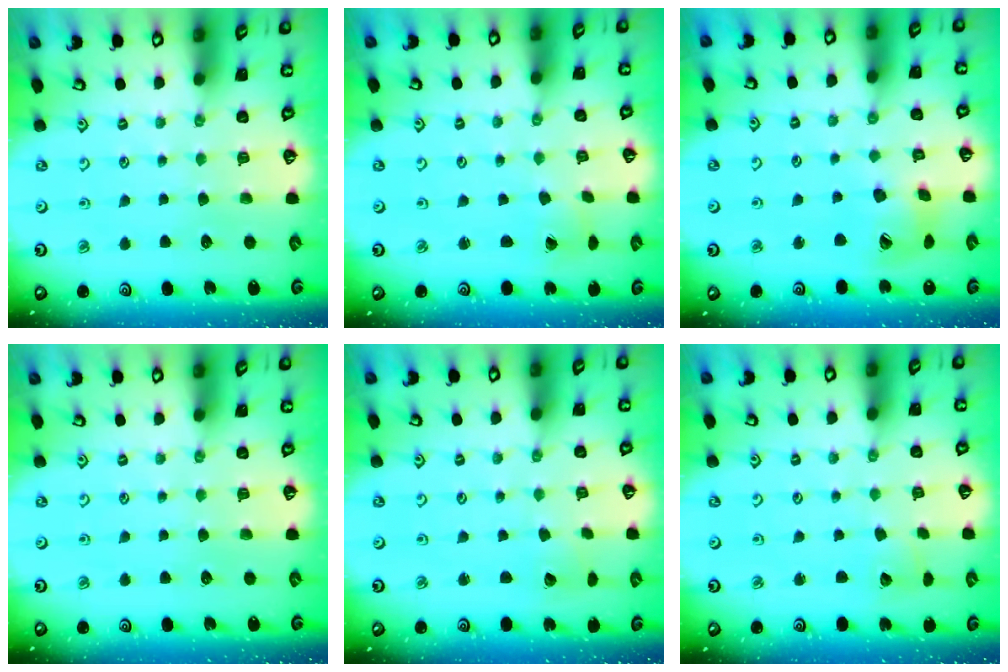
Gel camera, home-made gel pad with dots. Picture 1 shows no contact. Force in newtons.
{"total": 1.3, "press": 1.2, "slide": 0.2}
{"total": 14.6, "press": 14.4, "slide": 2.0}
{"total": 0.0}
{"total": 2.4, "press": 2.4, "slide": 0.2}
{"total": 2.2, "press": 2.2, "slide": 0.3}